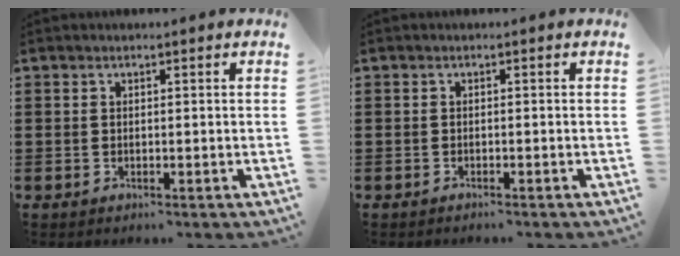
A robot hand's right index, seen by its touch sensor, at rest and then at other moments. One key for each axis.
{"total": 0.6, "fx": -0.6, "fy": 0.0, "fz": 0.1, "tx": -0.004, "ty": -0.002, "tz": -0.012}